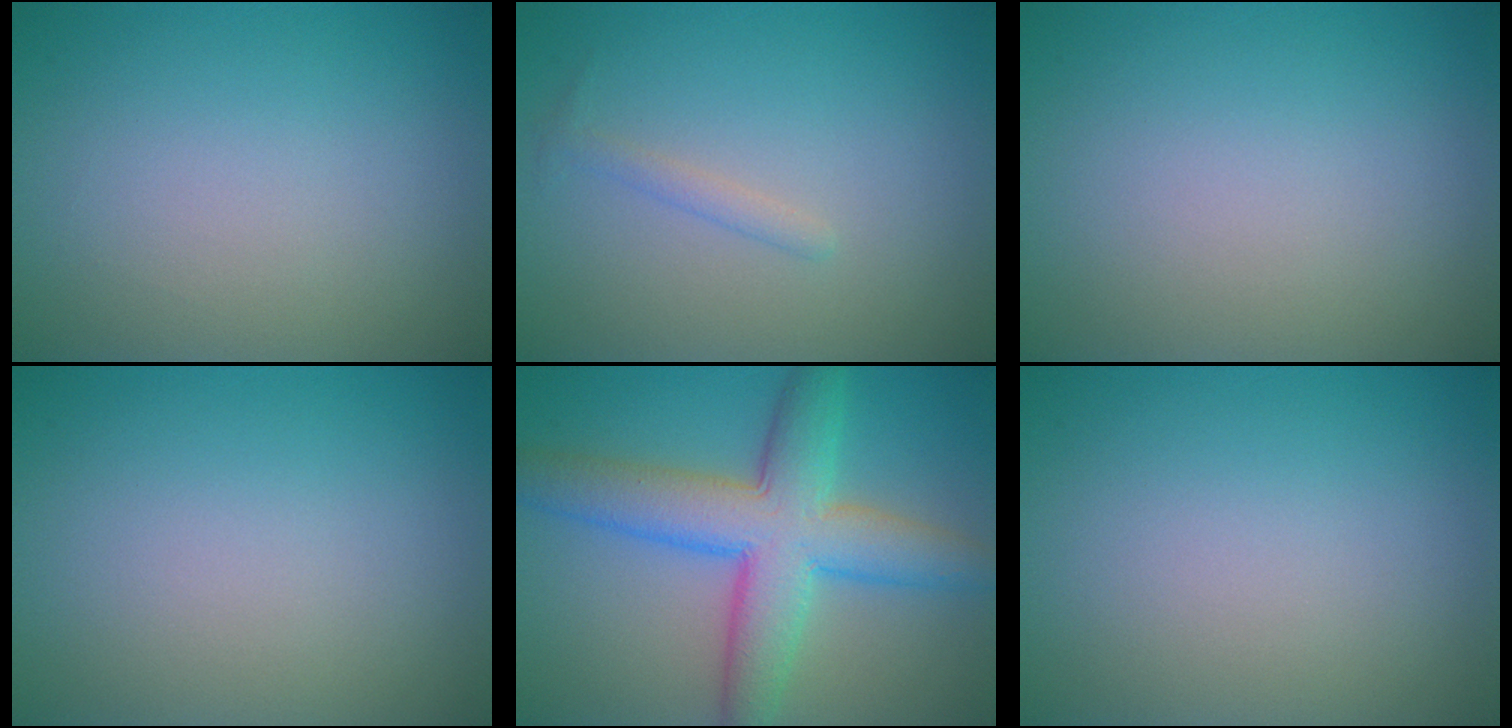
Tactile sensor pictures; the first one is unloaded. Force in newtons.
{"total": 1.0, "press": 1.0, "slide": 0.0}
{"total": 0.0}
{"total": 0.0}
{"total": 8.4, "press": 8.4, "slide": 0.1}
{"total": 0.0}